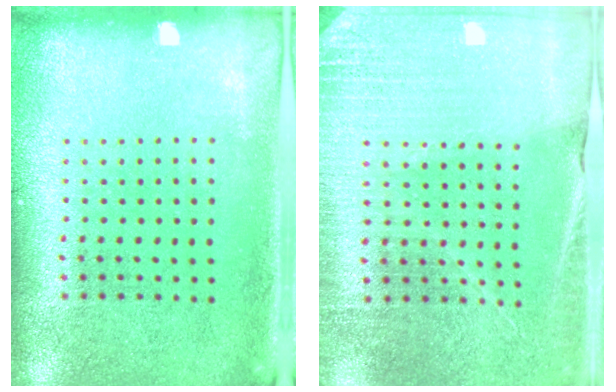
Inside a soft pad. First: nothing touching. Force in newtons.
{"total": 3.1, "press": 3.1, "slide": 0.4}